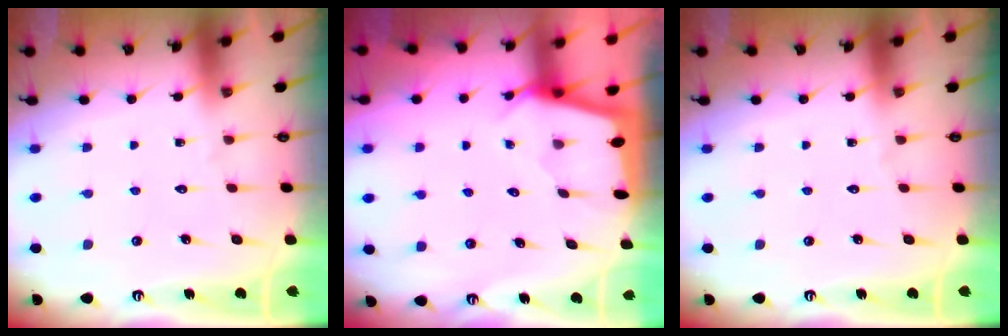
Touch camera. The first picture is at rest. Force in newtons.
{"total": 2.0, "press": 2.0, "slide": 0.3}
{"total": 0.0}